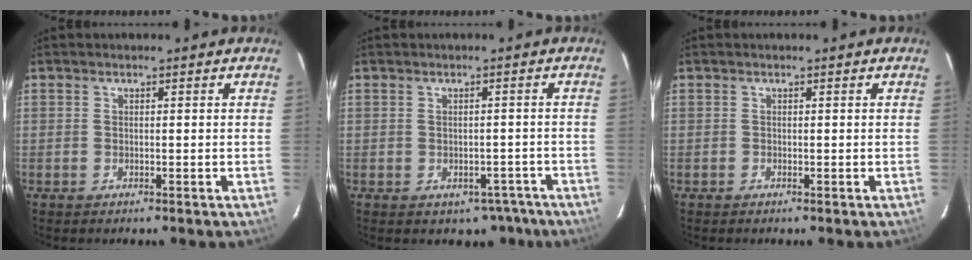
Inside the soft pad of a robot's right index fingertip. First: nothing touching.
{"total": 5.6, "force": [-3.7, 3.8, 1.6], "torque": [-0.019, 0.022, -0.023]}
{"total": 0.0}